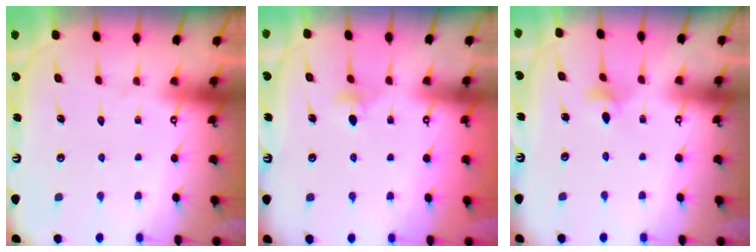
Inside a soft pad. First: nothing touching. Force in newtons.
{"total": 3.3, "press": 3.2, "slide": 0.6}
{"total": 3.9, "press": 3.9, "slide": 0.5}